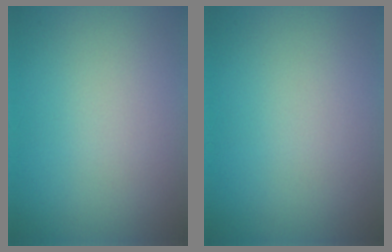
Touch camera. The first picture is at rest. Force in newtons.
{"total": 0.0}